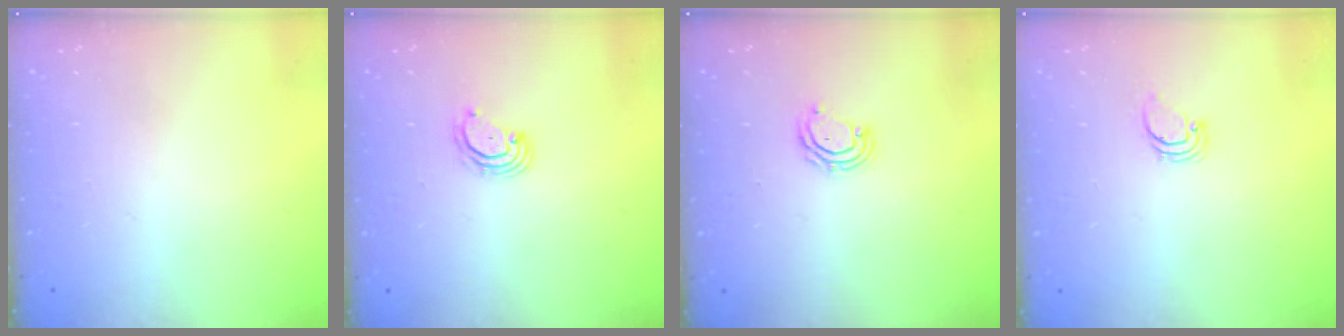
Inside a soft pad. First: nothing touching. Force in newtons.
{"total": 3.0, "press": 3.0, "slide": 0.2}
{"total": 6.1, "press": 6.1, "slide": 0.5}
{"total": 0.9, "press": 0.9, "slide": 0.0}